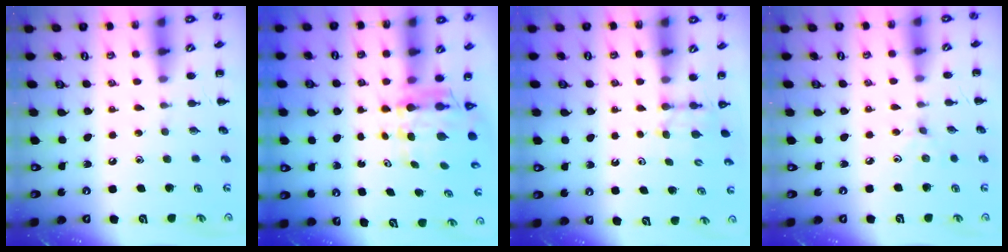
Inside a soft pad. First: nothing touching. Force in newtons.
{"total": 6.0, "press": 5.9, "slide": 1.4}
{"total": 2.8, "press": 2.6, "slide": 1.1}
{"total": 2.5, "press": 2.3, "slide": 0.9}